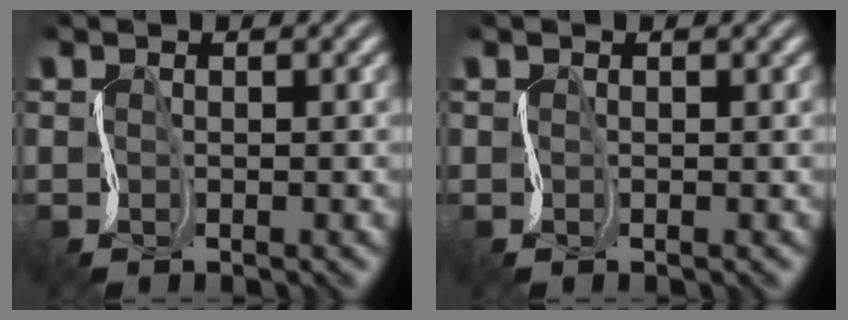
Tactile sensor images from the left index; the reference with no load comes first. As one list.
[{"total": 0.0}]